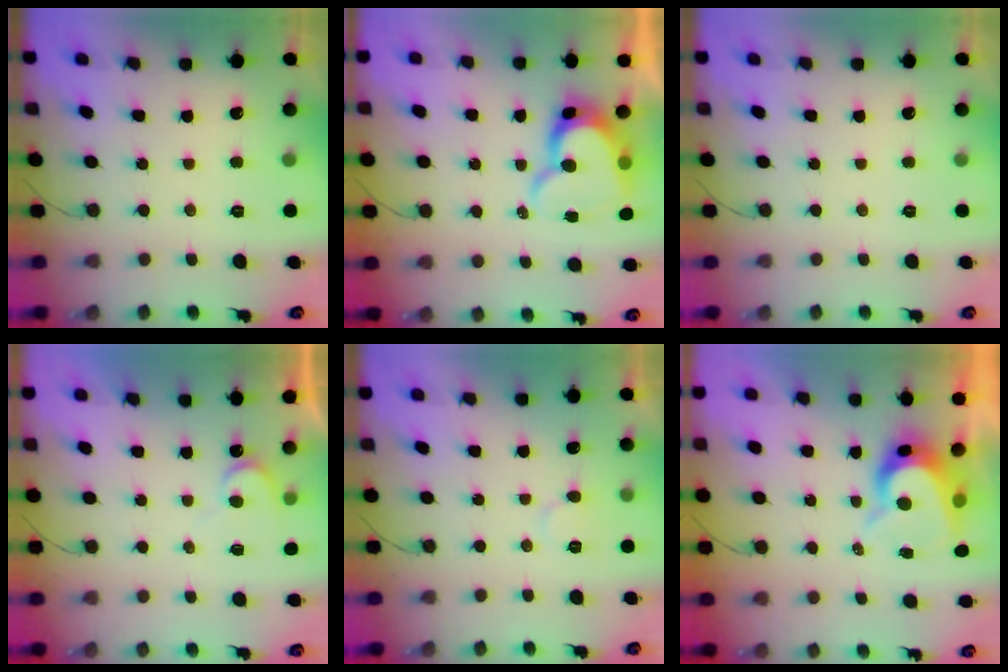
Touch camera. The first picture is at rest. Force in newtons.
{"total": 12.6, "press": 12.5, "slide": 1.4}
{"total": 0.0}
{"total": 6.5, "press": 6.5, "slide": 0.5}
{"total": 6.3, "press": 6.3, "slide": 0.7}
{"total": 8.5, "press": 8.5, "slide": 0.6}